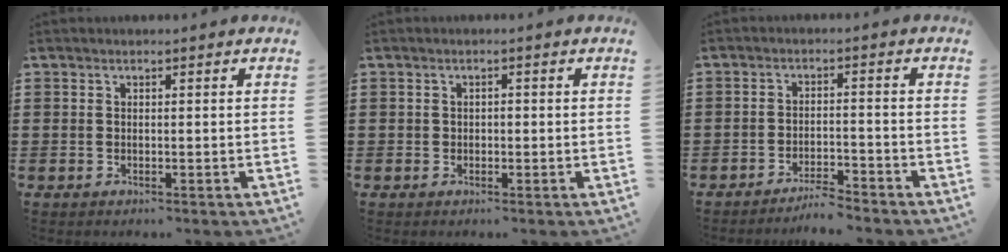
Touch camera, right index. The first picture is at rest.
{"total": 0.7, "force": [-0.2, 0.6, 0.3], "torque": [-0.009, 0.001, -0.004]}
{"total": 3.4, "force": [-3.4, -0.1, 0.7], "torque": [-0.018, 0.002, -0.070]}